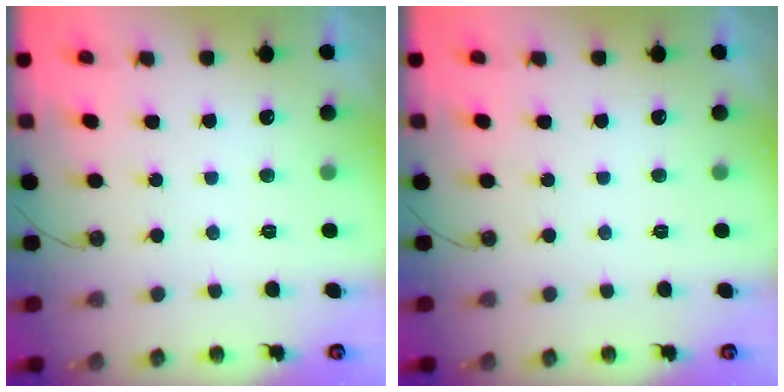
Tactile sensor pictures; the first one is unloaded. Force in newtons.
{"total": 0.0}